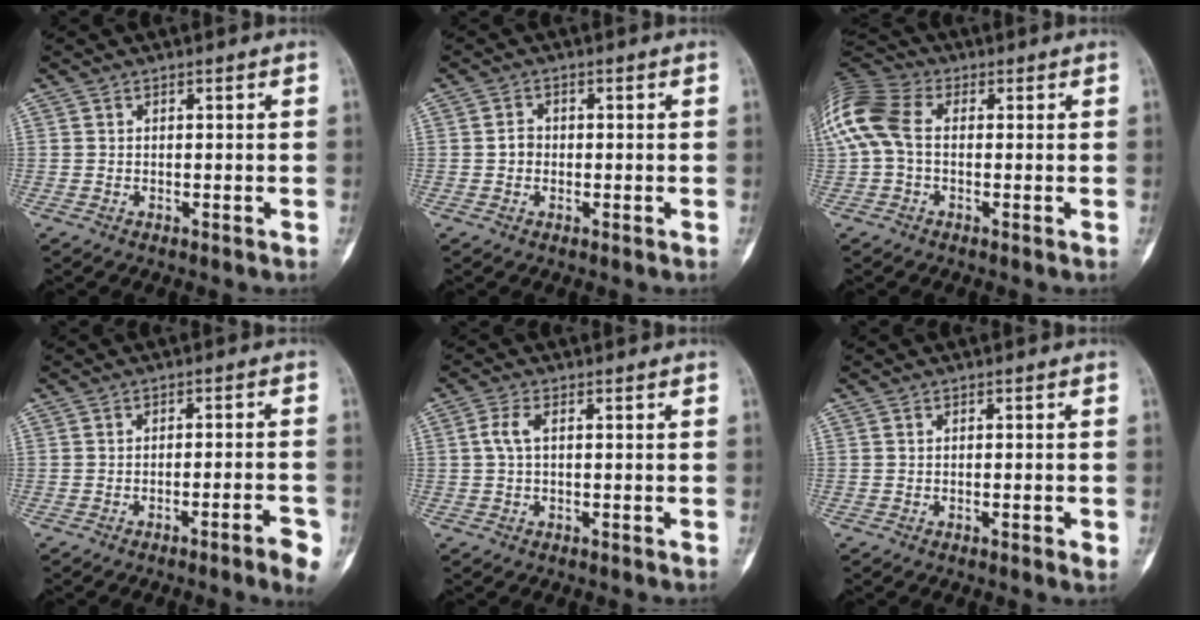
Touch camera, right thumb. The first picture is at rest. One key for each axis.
{"total": 2.1, "fx": -0.2, "fy": 1.9, "fz": 1.0, "tx": -0.007, "ty": 0.009, "tz": -0.007}
{"total": 13.7, "fx": 1.0, "fy": 9.3, "fz": 10.0, "tx": -0.239, "ty": 0.029, "tz": 0.009}
{"total": 5.4, "fx": -3.0, "fy": 0.4, "fz": 4.5, "tx": -0.064, "ty": 0.018, "tz": -0.039}
{"total": 2.7, "fx": 0.3, "fy": 1.2, "fz": 2.4, "tx": -0.060, "ty": 0.006, "tz": 0.003}
{"total": 1.9, "fx": -0.6, "fy": 0.4, "fz": 1.8, "tx": -0.028, "ty": -0.003, "tz": -0.008}